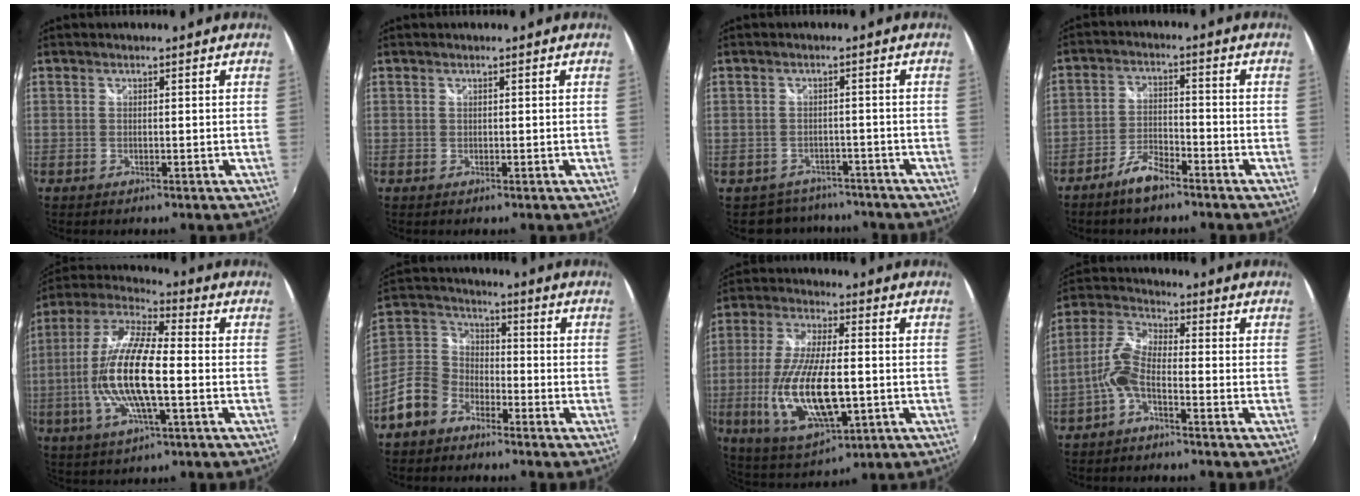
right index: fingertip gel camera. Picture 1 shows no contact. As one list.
[{"total": 0.0}, {"total": 6.0, "force": [-4.7, 3.7, 0.1], "torque": [-0.009, 0.024, -0.068]}, {"total": 5.9, "force": [-4.8, 1.6, 3.1], "torque": [-0.078, 0.003, -0.088]}, {"total": 17.2, "force": [-2.5, 4.5, 16.4], "torque": [-0.322, -0.004, -0.053]}, {"total": 11.6, "force": [-7.3, 7.9, 4.2], "torque": [-0.115, 0.033, -0.145]}, {"total": 18.0, "force": [-3.2, 6.7, 16.4], "torque": [-0.338, -0.021, -0.048]}, {"total": 6.1, "force": [-2.7, 2.1, 5.1], "torque": [-0.121, 0.014, -0.059]}]